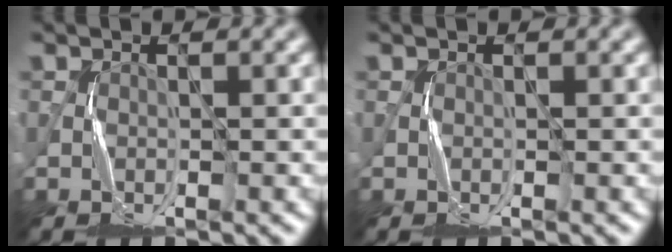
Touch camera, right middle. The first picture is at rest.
{"total": 0.0}